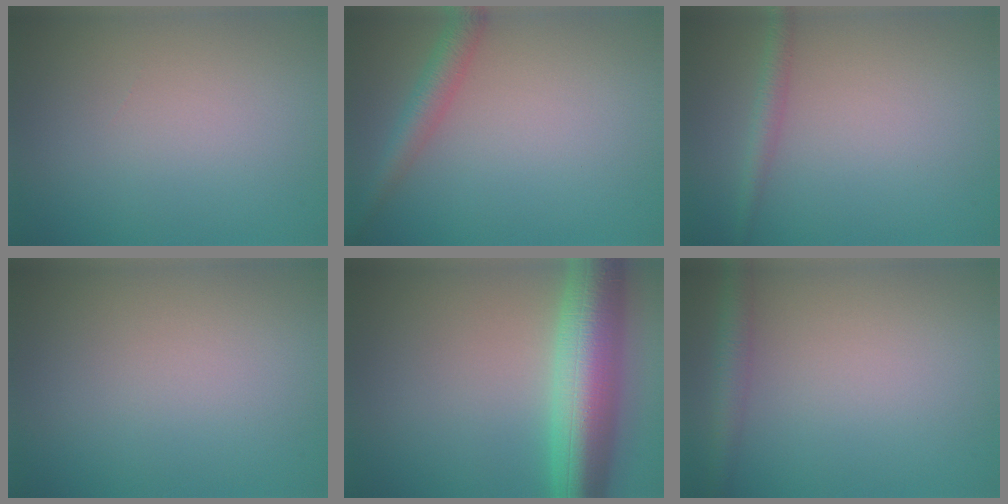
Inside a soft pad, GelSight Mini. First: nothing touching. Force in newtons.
{"total": 2.8, "press": 2.8, "slide": 0.1}
{"total": 1.7, "press": 1.7, "slide": 0.1}
{"total": 0.0}
{"total": 9.8, "press": 9.8, "slide": 0.1}
{"total": 2.6, "press": 2.6, "slide": 0.0}